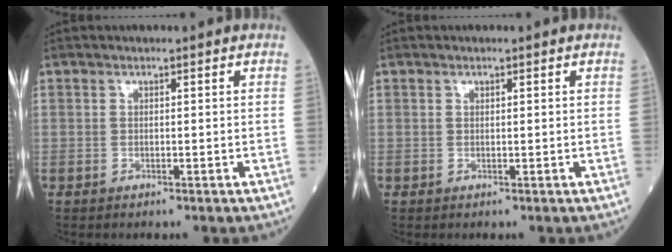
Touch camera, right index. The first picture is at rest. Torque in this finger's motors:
{"motor_torque": [-0.04, -0.07, -0.03, -0.01]}